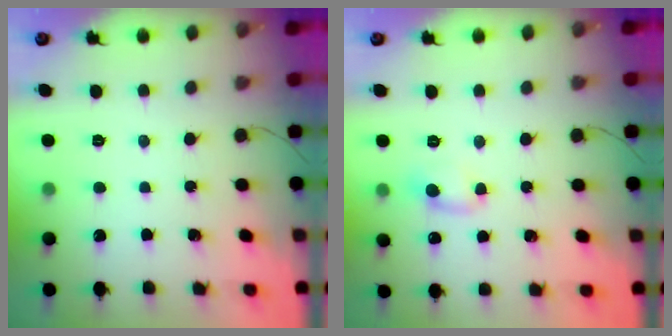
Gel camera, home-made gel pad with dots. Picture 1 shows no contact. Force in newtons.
{"total": 4.3, "press": 4.2, "slide": 0.9}